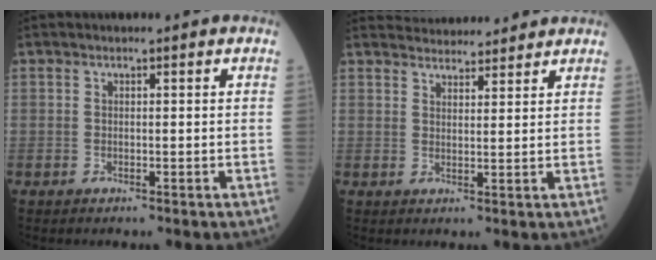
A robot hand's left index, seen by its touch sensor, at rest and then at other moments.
{"total": 8.1, "force": [7.8, 1.5, 1.3], "torque": [-0.018, 0.021, 0.104]}